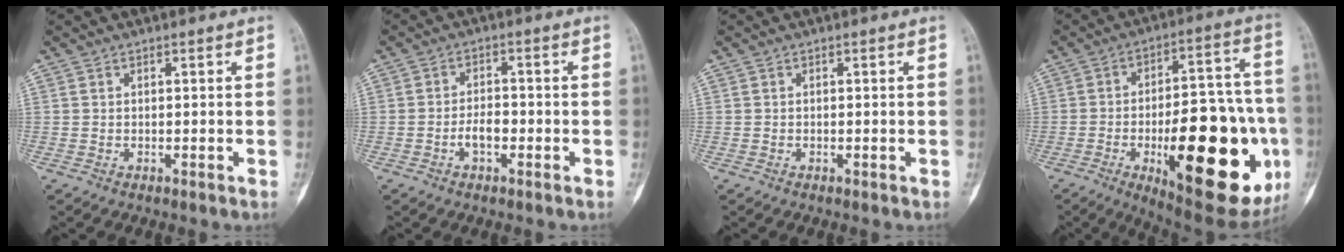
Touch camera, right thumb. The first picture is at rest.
{"total": 3.7, "force": [-1.4, 2.0, 2.8], "torque": [-0.044, 0.015, -0.028]}
{"total": 0.0}
{"total": 32.0, "force": [-8.6, 12.3, 28.2], "torque": [-0.348, 0.006, -0.103]}